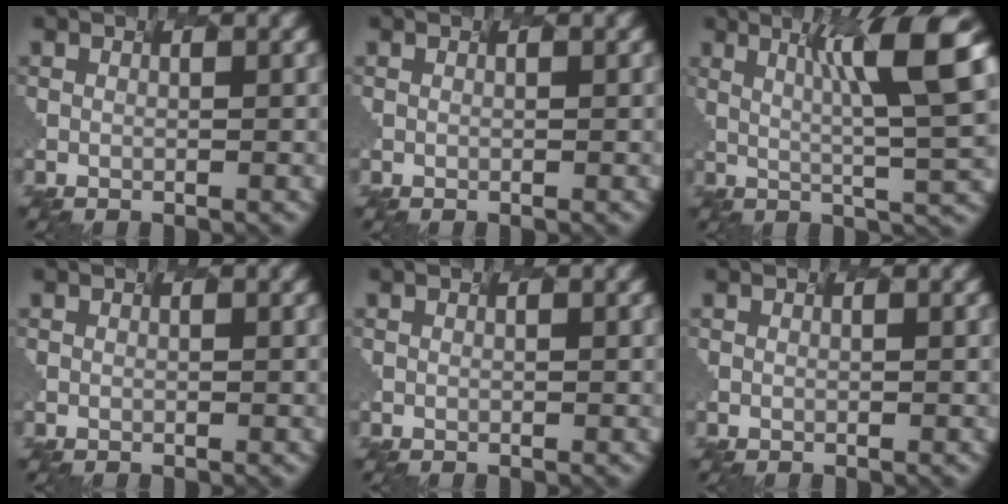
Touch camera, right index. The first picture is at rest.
{"total": 0.0}
{"total": 6.6, "force": [1.0, 0.0, 6.5], "torque": [-0.125, -0.002, 0.055]}
{"total": 0.0}
{"total": 0.0}
{"total": 0.0}